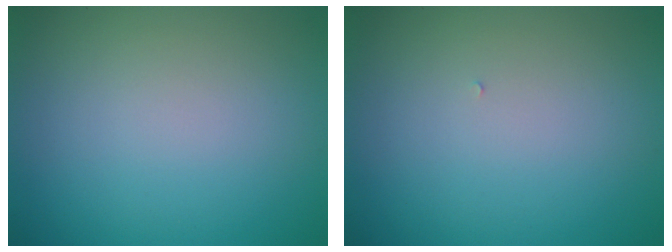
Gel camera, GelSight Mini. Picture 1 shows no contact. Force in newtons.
{"total": 0.0}